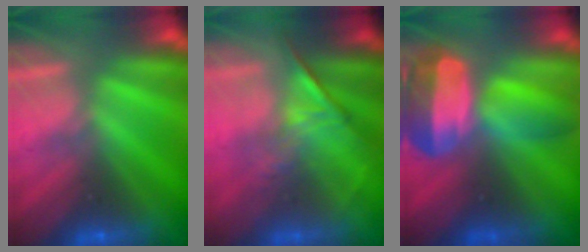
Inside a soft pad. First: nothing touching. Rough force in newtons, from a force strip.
{"total": 1.3}
{"total": 7.0}